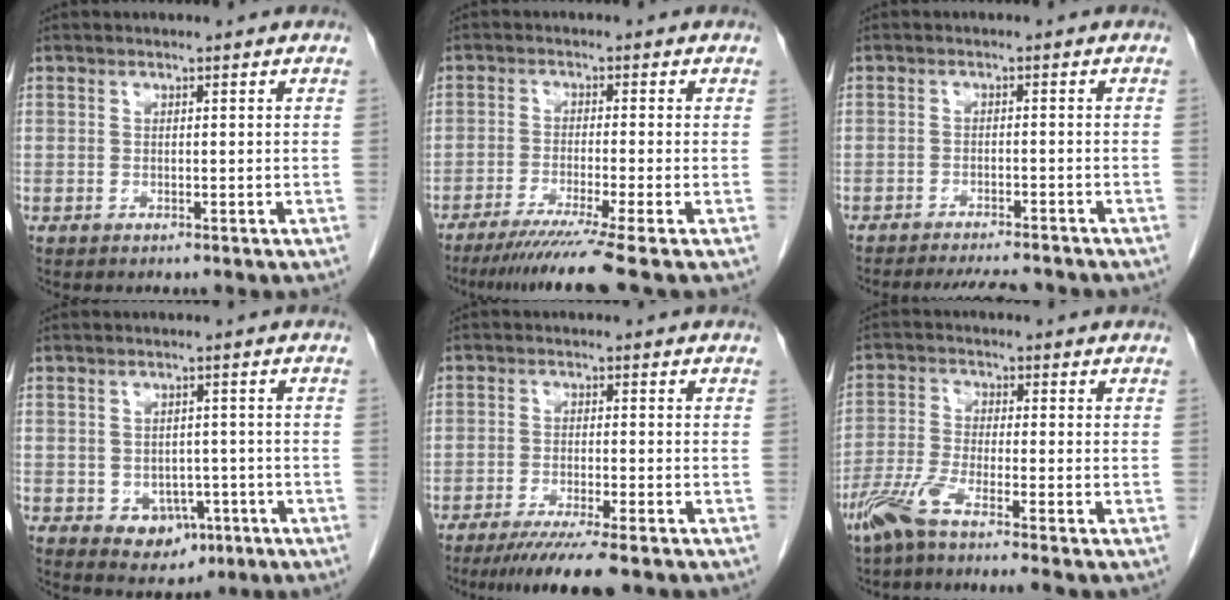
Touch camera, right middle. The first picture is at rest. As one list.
[{"total": 9.0, "force": [-6.9, -2.4, 5.2], "torque": [-0.066, -0.035, -0.109]}, {"total": 7.8, "force": [-7.2, 1.1, 2.7], "torque": [-0.037, -0.011, -0.099]}, {"total": 5.2, "force": [-1.8, 4.0, 2.8], "torque": [-0.030, 0.004, -0.011]}, {"total": 8.3, "force": [-6.4, -0.1, 5.2], "torque": [-0.074, -0.020, -0.100]}, {"total": 5.9, "force": [-4.4, -0.6, 3.8], "torque": [-0.081, -0.015, -0.093]}]